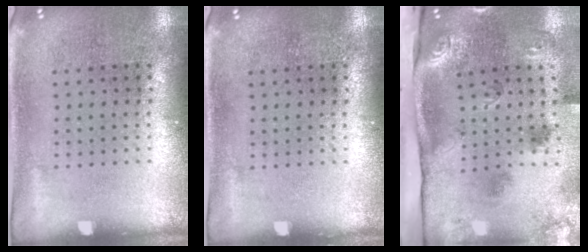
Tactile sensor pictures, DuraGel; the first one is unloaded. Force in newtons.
{"total": 0.0}
{"total": 3.5, "press": 2.2, "slide": 2.7}